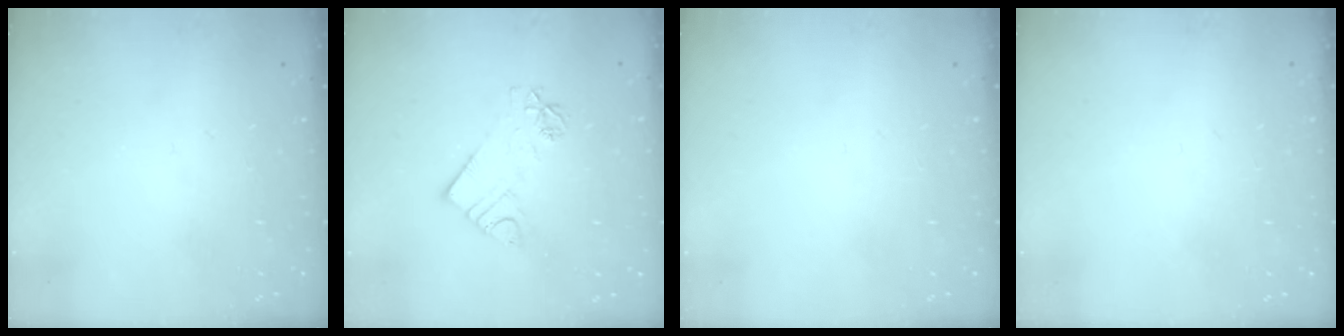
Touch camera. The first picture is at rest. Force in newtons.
{"total": 9.4, "press": 9.4, "slide": 0.7}
{"total": 0.0}
{"total": 0.7, "press": 0.6, "slide": 0.1}